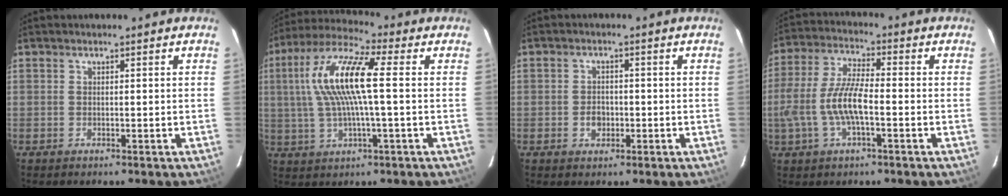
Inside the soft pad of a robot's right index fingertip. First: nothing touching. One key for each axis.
{"total": 14.0, "fx": 1.8, "fy": 2.8, "fz": 13.6, "tx": -0.264, "ty": 0.020, "tz": 0.026}
{"total": 2.9, "fx": -0.8, "fy": 2.3, "fz": 1.5, "tx": -0.026, "ty": 0.006, "tz": -0.011}
{"total": 11.1, "fx": -2.8, "fy": 3.4, "fz": 10.2, "tx": -0.220, "ty": 0.002, "tz": -0.051}